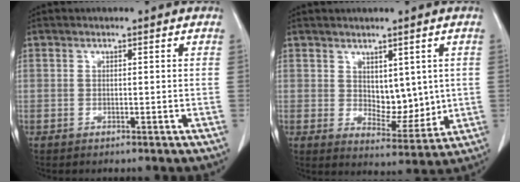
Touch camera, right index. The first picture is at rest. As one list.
[{"total": 6.4, "force": [1.3, 3.8, 5.1], "torque": [-0.071, -0.007, 0.036]}]